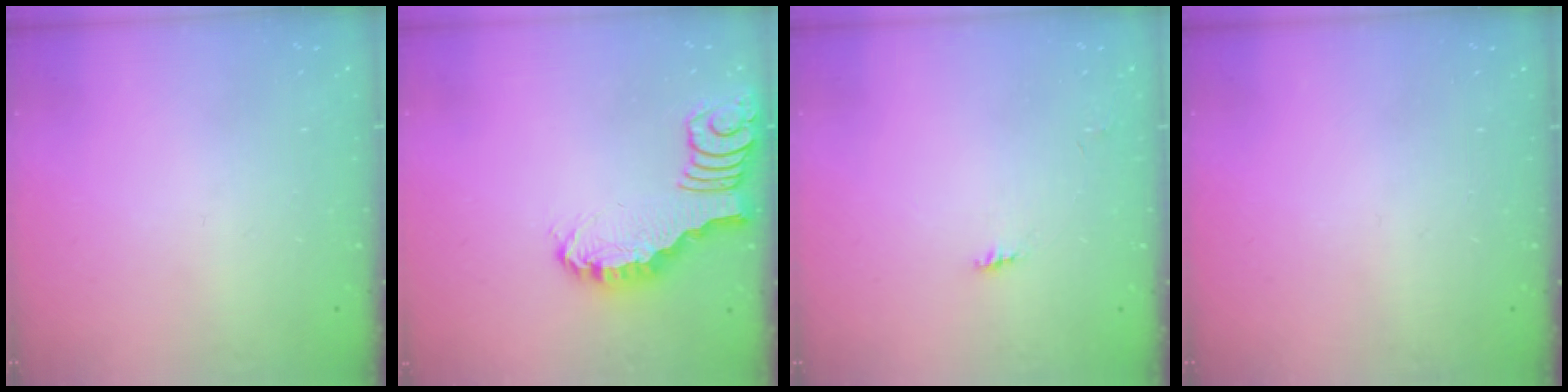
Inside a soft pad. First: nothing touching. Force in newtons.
{"total": 2.5, "press": 2.5, "slide": 0.2}
{"total": 2.9, "press": 2.9, "slide": 0.3}
{"total": 0.0}